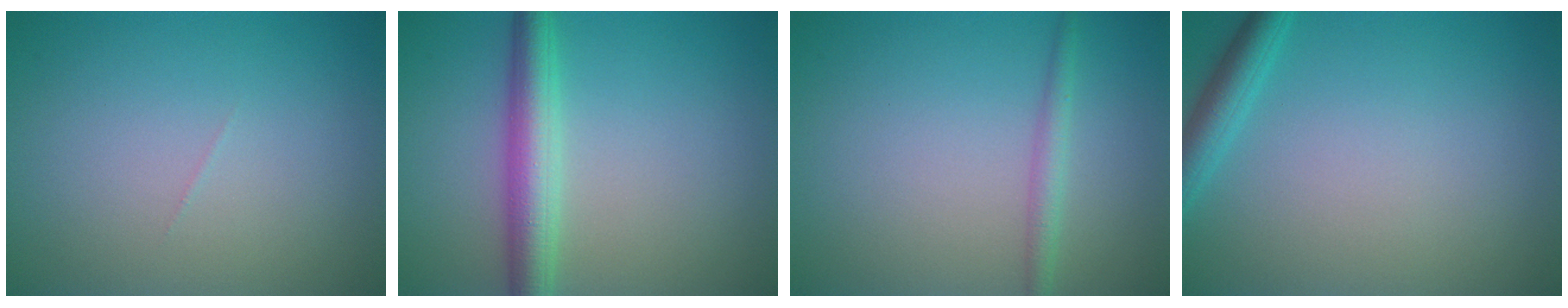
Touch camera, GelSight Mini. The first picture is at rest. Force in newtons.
{"total": 4.4, "press": 4.4, "slide": 0.1}
{"total": 1.7, "press": 1.7, "slide": 0.0}
{"total": 2.5, "press": 2.5, "slide": 0.1}